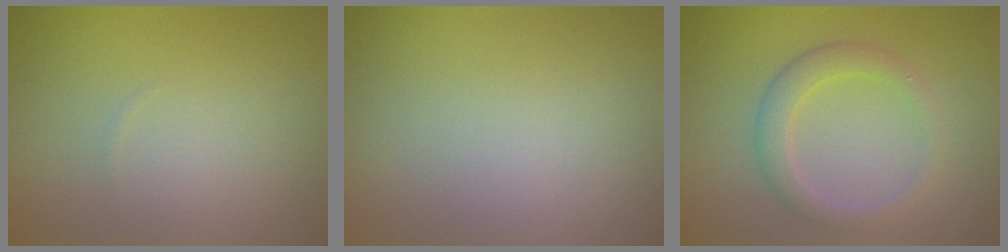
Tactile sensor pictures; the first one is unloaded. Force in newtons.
{"total": 0.0}
{"total": 2.8, "press": 2.8, "slide": 0.1}